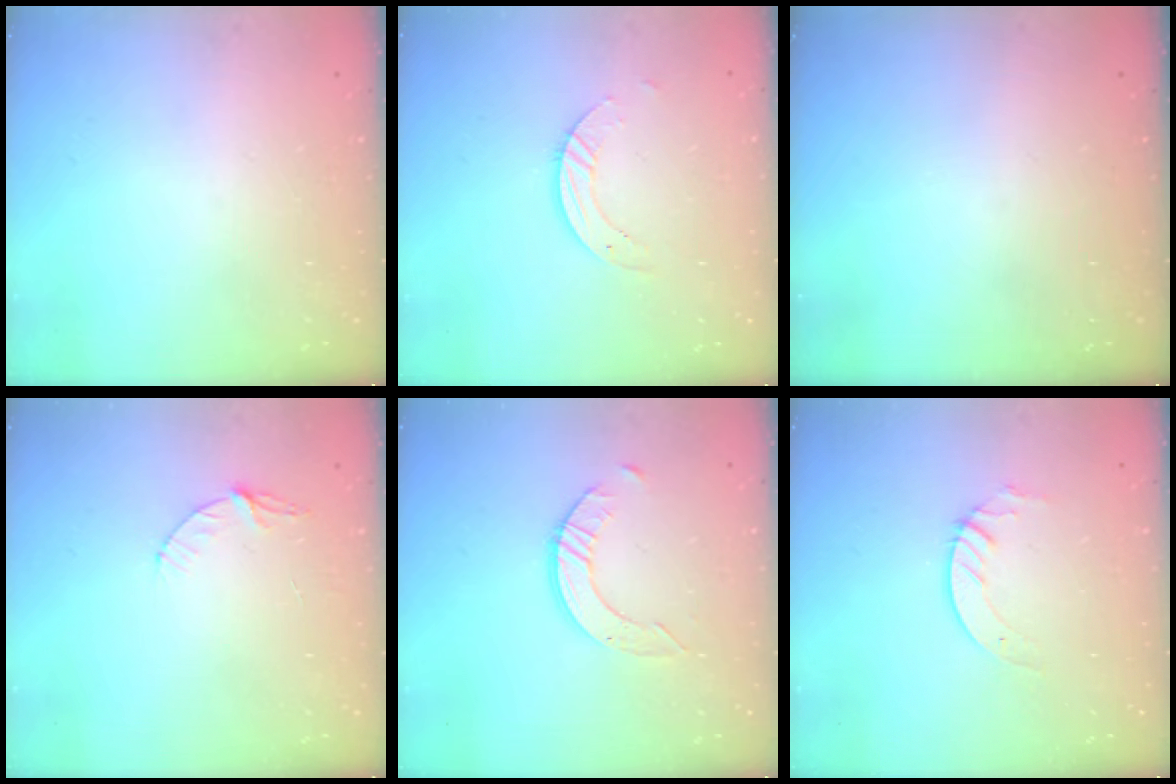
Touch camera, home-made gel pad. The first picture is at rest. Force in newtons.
{"total": 4.6, "press": 4.6, "slide": 0.5}
{"total": 0.0}
{"total": 4.7, "press": 4.7, "slide": 0.4}
{"total": 5.0, "press": 5.0, "slide": 0.4}
{"total": 4.5, "press": 4.4, "slide": 0.4}